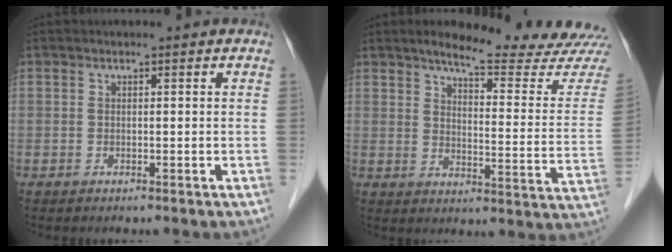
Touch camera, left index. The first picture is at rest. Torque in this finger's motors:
{"motor_torque": [0.55, -0.64, 0.28, 0.03]}